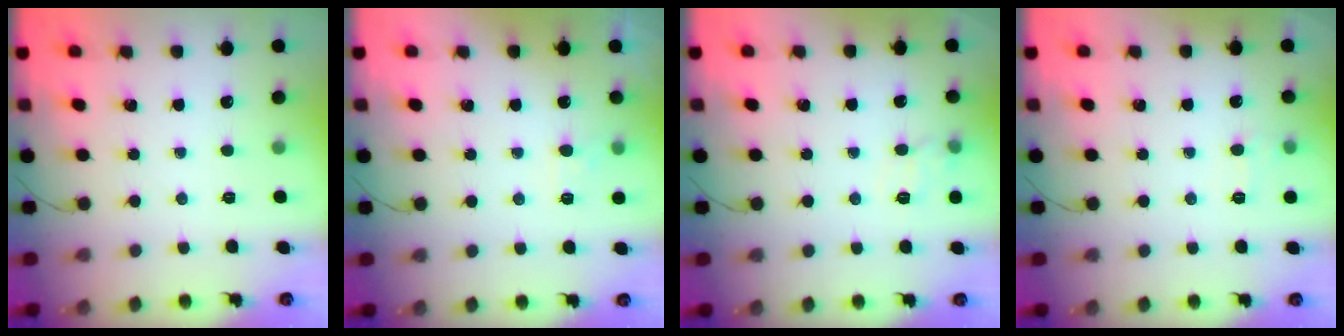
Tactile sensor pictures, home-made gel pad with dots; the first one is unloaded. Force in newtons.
{"total": 3.2, "press": 2.8, "slide": 1.6}
{"total": 9.1, "press": 8.9, "slide": 1.5}
{"total": 6.4, "press": 6.2, "slide": 1.6}